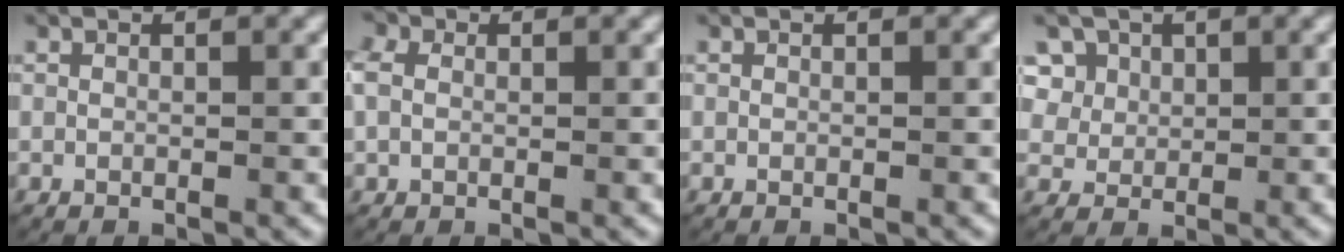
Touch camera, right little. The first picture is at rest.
{"total": 1.6, "force": [0.3, 1.4, 0.7], "torque": [-0.023, -0.003, 0.008]}
{"total": 0.0}
{"total": 5.6, "force": [1.8, 4.8, 2.1], "torque": [-0.054, -0.005, 0.035]}